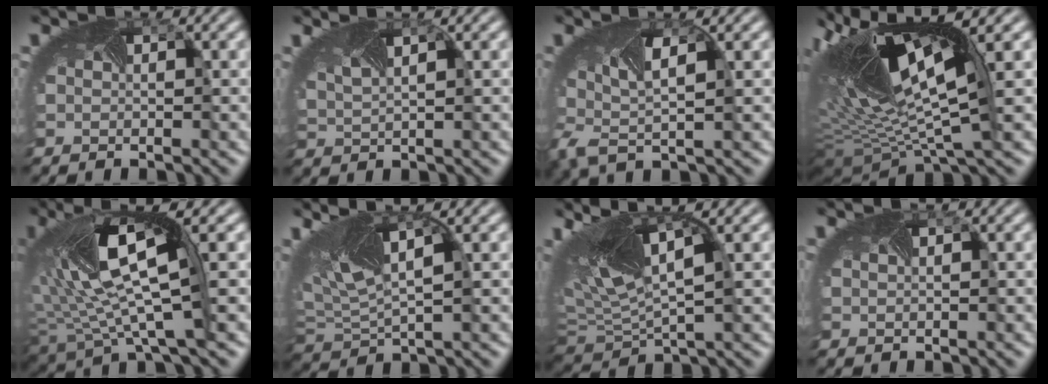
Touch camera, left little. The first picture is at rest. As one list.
[{"total": 1.9, "force": [1.3, 0.4, 1.3], "torque": [-0.050, 0.006, 0.035]}, {"total": 3.4, "force": [-0.9, 1.0, 3.1], "torque": [-0.092, -0.013, -0.009]}, {"total": 14.6, "force": [2.3, 4.9, 13.6], "torque": [-0.262, -0.014, 0.081]}, {"total": 8.7, "force": [1.0, 2.6, 8.2], "torque": [-0.191, -0.020, 0.033]}, {"total": 5.4, "force": [1.7, 2.0, 4.7], "torque": [-0.112, 0.006, 0.049]}, {"total": 8.2, "force": [1.9, 3.4, 7.2], "torque": [-0.151, -0.001, 0.051]}, {"total": 0.0}]